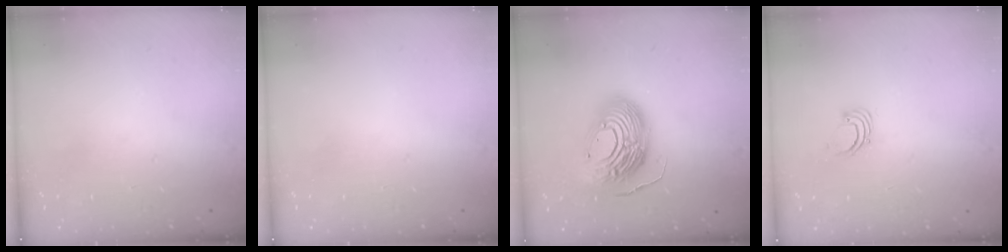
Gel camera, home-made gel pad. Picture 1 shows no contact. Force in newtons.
{"total": 0.0}
{"total": 18.8, "press": 18.6, "slide": 2.8}
{"total": 2.2, "press": 2.2, "slide": 0.2}